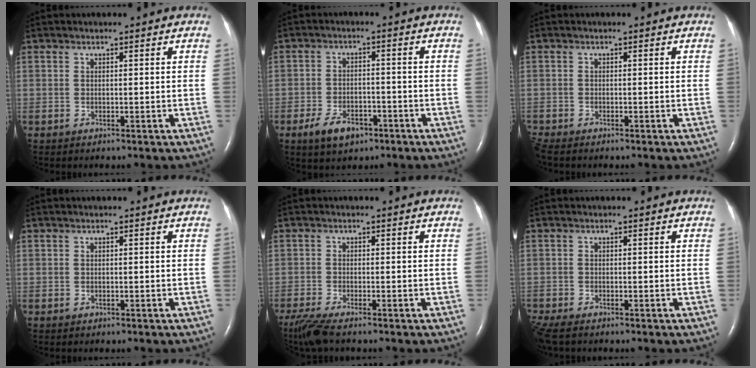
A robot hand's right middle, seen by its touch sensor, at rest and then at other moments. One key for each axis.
{"total": 5.9, "fx": -3.5, "fy": 3.1, "fz": 3.6, "tx": -0.070, "ty": 0.000, "tz": -0.055}
{"total": 1.2, "fx": -1.2, "fy": 0.1, "fz": 0.3, "tx": -0.012, "ty": -0.005, "tz": -0.023}
{"total": 0.0}
{"total": 5.0, "fx": -4.0, "fy": 0.3, "fz": 3.0, "tx": -0.065, "ty": -0.017, "tz": -0.076}
{"total": 3.5, "fx": -2.9, "fy": 0.8, "fz": 1.7, "tx": -0.042, "ty": -0.012, "tz": -0.053}